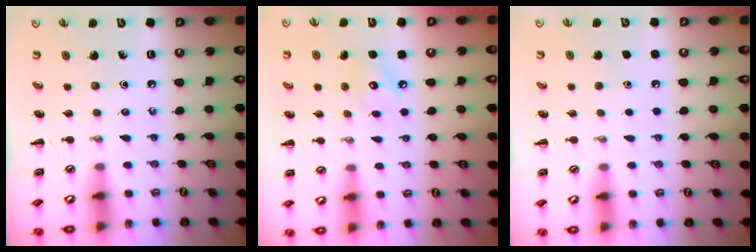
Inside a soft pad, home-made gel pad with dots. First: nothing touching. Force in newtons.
{"total": 6.0, "press": 6.0, "slide": 0.5}
{"total": 1.6, "press": 1.6, "slide": 0.1}